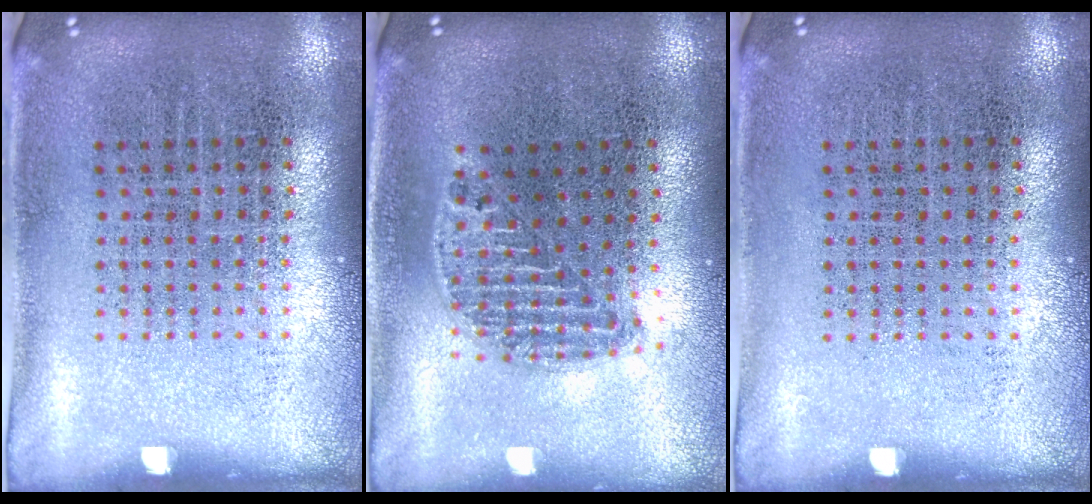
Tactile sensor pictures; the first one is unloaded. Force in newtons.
{"total": 1.2, "press": 1.0, "slide": 0.6}
{"total": 0.0}